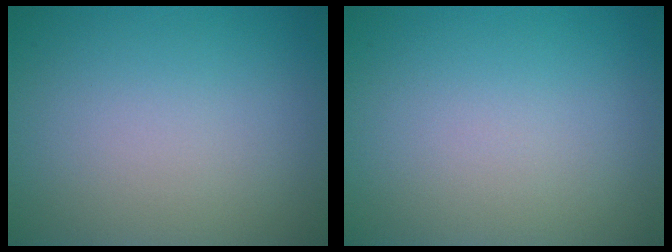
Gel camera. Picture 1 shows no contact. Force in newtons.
{"total": 0.0}